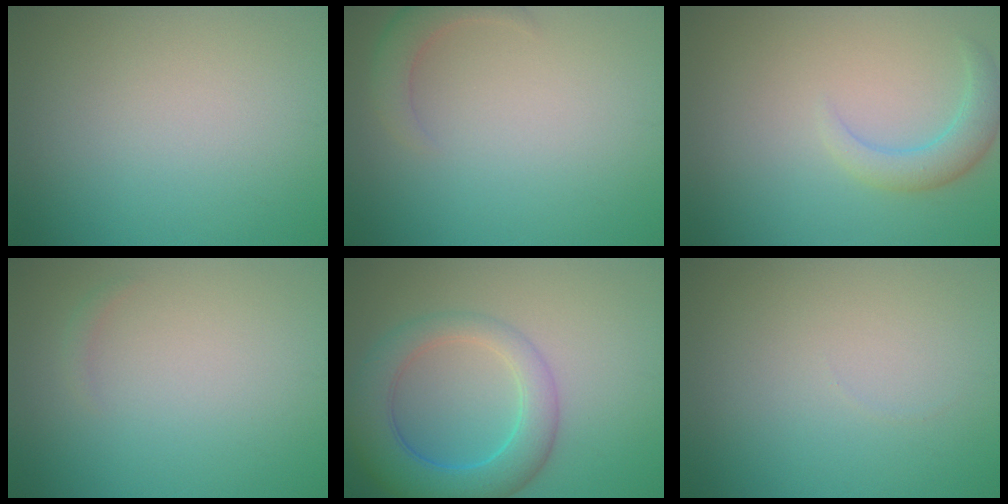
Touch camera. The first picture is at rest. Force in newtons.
{"total": 2.5, "press": 2.5, "slide": 0.3}
{"total": 2.8, "press": 2.8, "slide": 0.3}
{"total": 0.5, "press": 0.5, "slide": 0.0}
{"total": 6.4, "press": 6.4, "slide": 0.4}
{"total": 0.0}